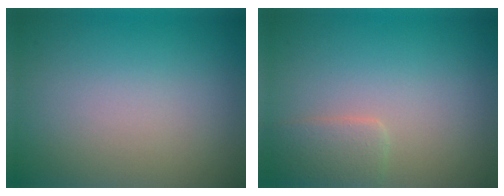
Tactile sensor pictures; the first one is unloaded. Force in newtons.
{"total": 2.1, "press": 2.1, "slide": 0.1}